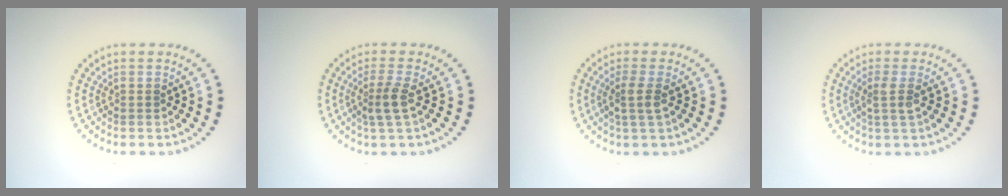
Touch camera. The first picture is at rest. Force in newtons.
{"total": 2.2, "press": 1.7, "slide": 1.3}
{"total": 1.9, "press": 1.5, "slide": 1.1}
{"total": 1.8, "press": 1.4, "slide": 1.2}